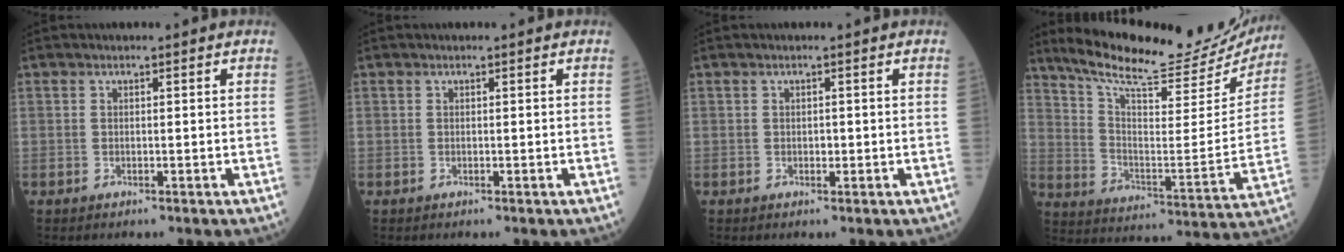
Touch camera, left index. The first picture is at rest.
{"total": 0.0}
{"total": 0.7, "force": [-0.1, 0.4, 0.5], "torque": [-0.009, 0.001, -0.001]}
{"total": 25.0, "force": [22.5, 4.6, 9.9], "torque": [-0.160, -0.047, 0.311]}